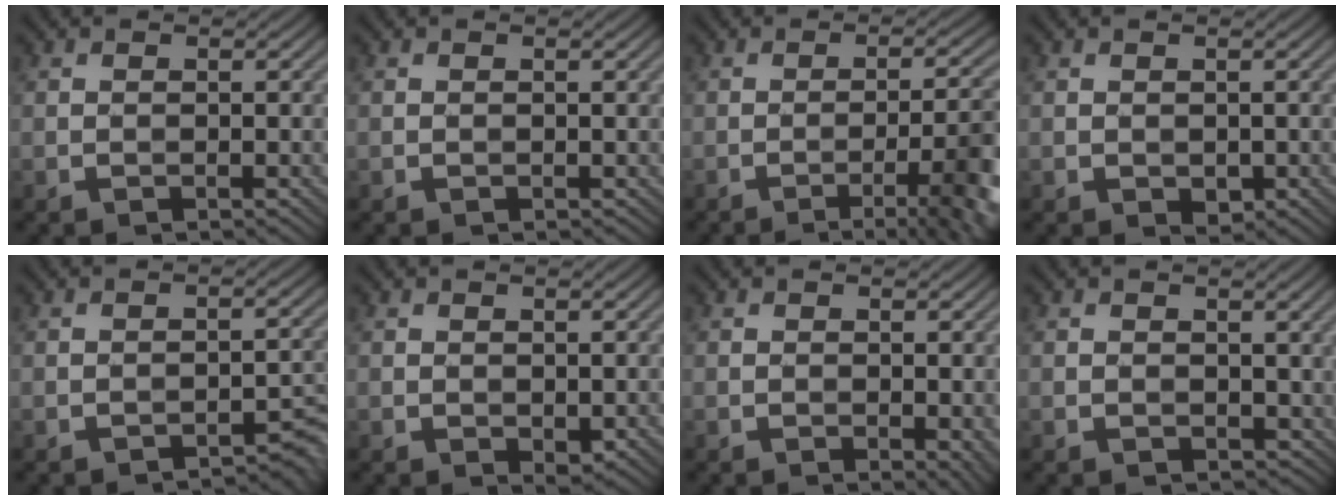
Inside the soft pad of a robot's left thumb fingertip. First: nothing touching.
{"total": 0.0}
{"total": 9.2, "force": [-3.7, 2.1, 8.1], "torque": [-0.101, 0.002, -0.049]}
{"total": 1.0, "force": [-0.1, 0.8, 0.7], "torque": [-0.017, -0.004, 0.002]}
{"total": 2.3, "force": [-1.9, 0.6, 1.1], "torque": [-0.016, 0.006, -0.024]}
{"total": 1.1, "force": [0.2, 0.7, 0.8], "torque": [-0.017, -0.005, 0.006]}
{"total": 1.7, "force": [0.0, 1.0, 1.4], "torque": [-0.019, -0.002, 0.002]}
{"total": 2.9, "force": [0.7, 2.2, 1.7], "torque": [-0.035, -0.006, 0.014]}